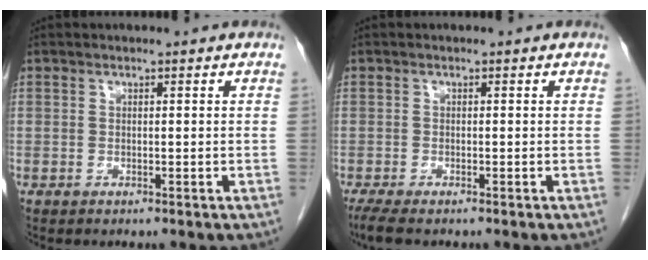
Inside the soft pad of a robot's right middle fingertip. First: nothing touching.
{"total": 3.8, "force": [-3.1, 0.7, 2.2], "torque": [-0.044, -0.013, -0.049]}